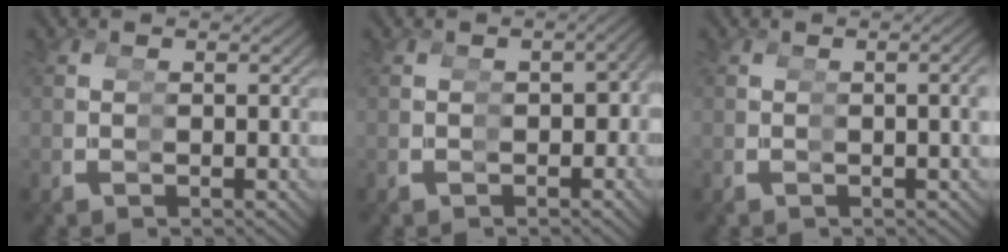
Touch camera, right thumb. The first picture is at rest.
{"total": 2.8, "force": [-0.8, 1.9, 2.0], "torque": [-0.019, -0.007, -0.006]}
{"total": 1.7, "force": [-0.1, -0.4, 1.6], "torque": [-0.024, 0.008, 0.001]}